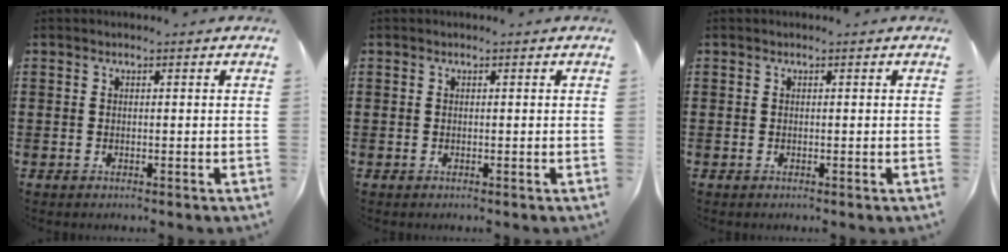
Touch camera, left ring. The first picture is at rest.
{"total": 0.0}
{"total": 0.0}